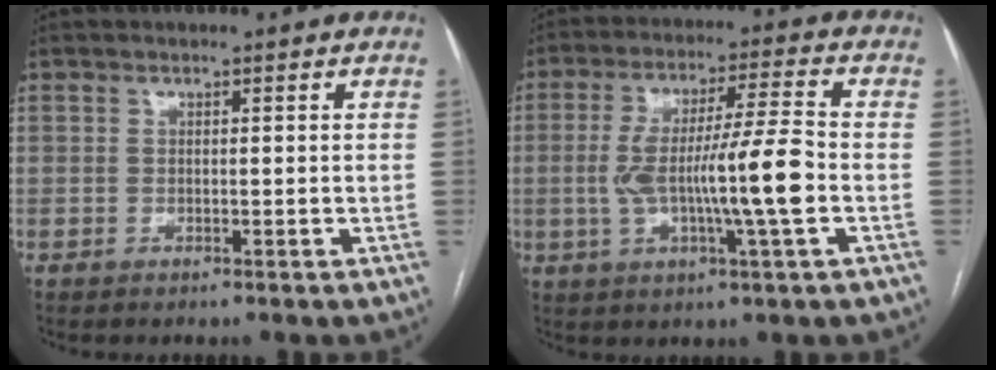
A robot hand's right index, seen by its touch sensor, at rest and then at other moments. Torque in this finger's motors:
{"motor_torque": [1.65, -0.13, 0.86, 0.21]}